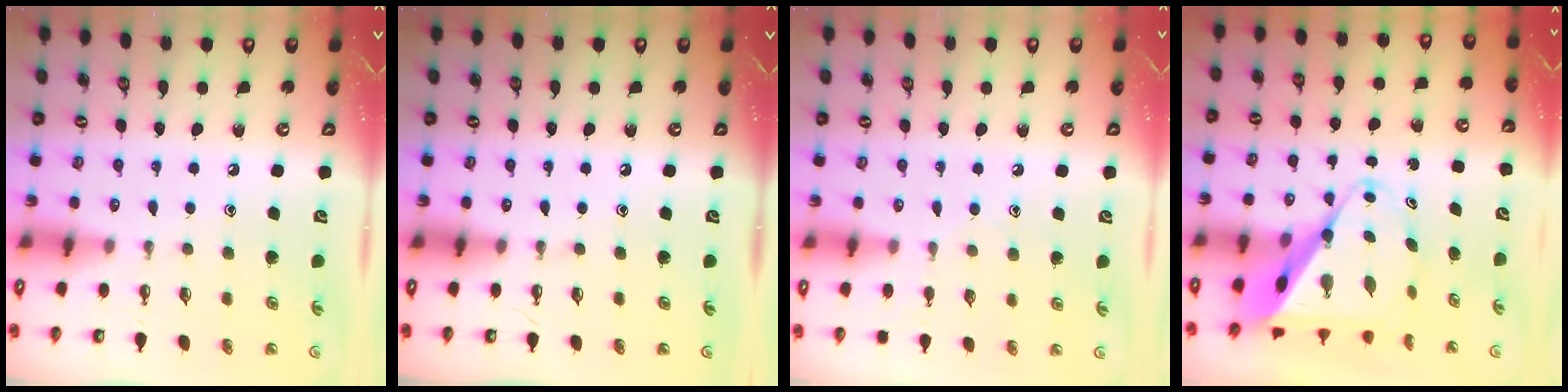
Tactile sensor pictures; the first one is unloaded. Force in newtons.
{"total": 0.0}
{"total": 6.6, "press": 6.5, "slide": 0.6}
{"total": 11.0, "press": 10.9, "slide": 1.0}